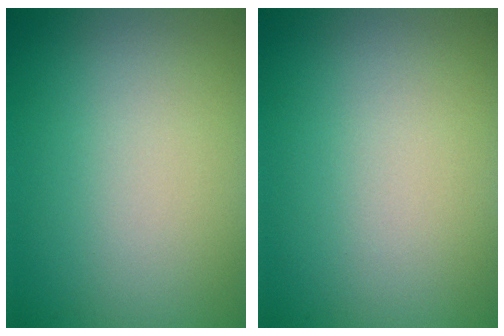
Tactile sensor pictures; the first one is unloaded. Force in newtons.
{"total": 0.0}